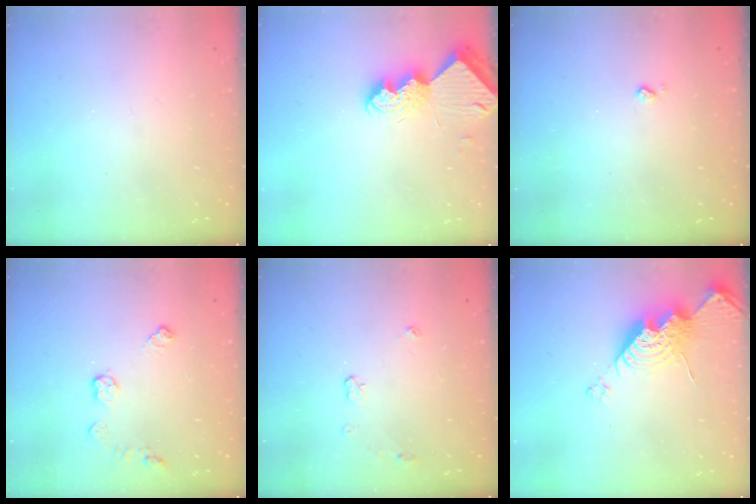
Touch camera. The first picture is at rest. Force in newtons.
{"total": 8.7, "press": 8.7, "slide": 0.7}
{"total": 2.5, "press": 2.5, "slide": 0.5}
{"total": 6.6, "press": 6.6, "slide": 0.6}
{"total": 3.7, "press": 3.7, "slide": 0.5}
{"total": 13.5, "press": 13.5, "slide": 1.0}